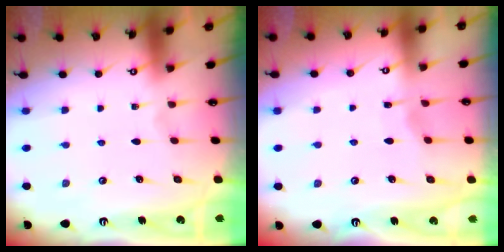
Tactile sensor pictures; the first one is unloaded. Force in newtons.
{"total": 2.6, "press": 2.6, "slide": 0.4}